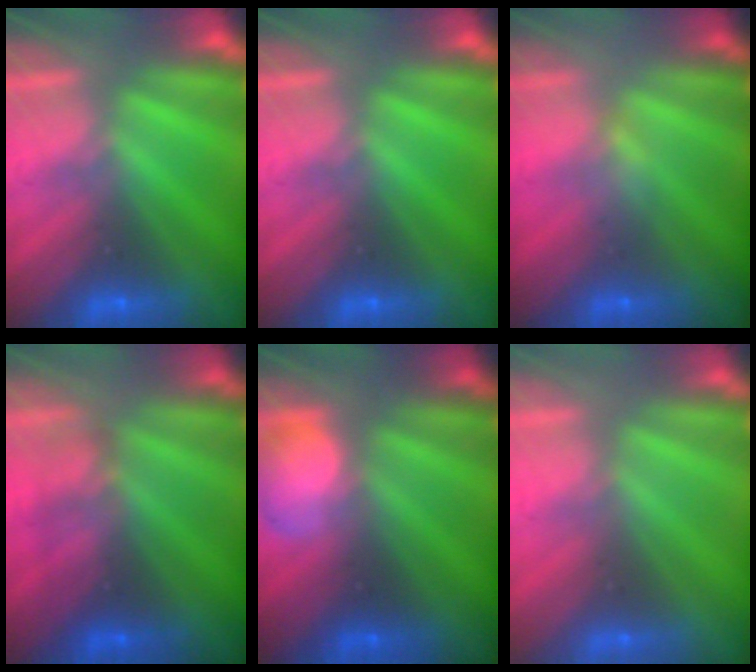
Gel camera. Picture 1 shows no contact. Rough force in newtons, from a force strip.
{"total": 0.0}
{"total": 2.4}
{"total": 3.2}
{"total": 2.4}
{"total": 2.6}